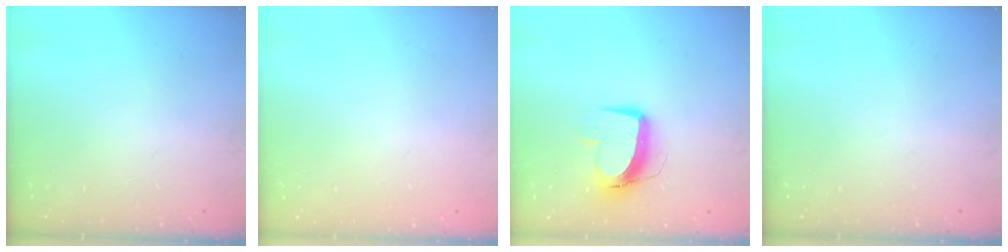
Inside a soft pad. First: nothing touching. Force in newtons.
{"total": 0.0}
{"total": 11.2, "press": 11.1, "slide": 1.2}
{"total": 0.0}